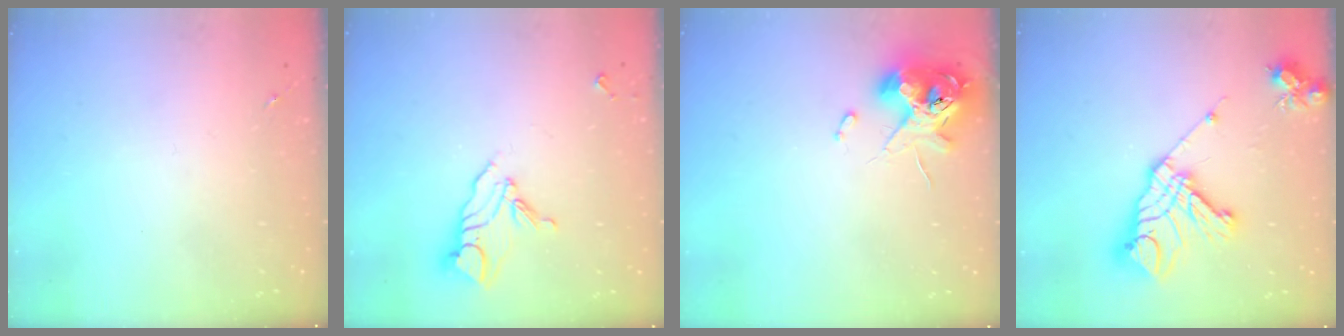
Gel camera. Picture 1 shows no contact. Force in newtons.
{"total": 10.7, "press": 10.6, "slide": 1.0}
{"total": 11.9, "press": 11.7, "slide": 2.1}
{"total": 19.8, "press": 19.6, "slide": 2.6}